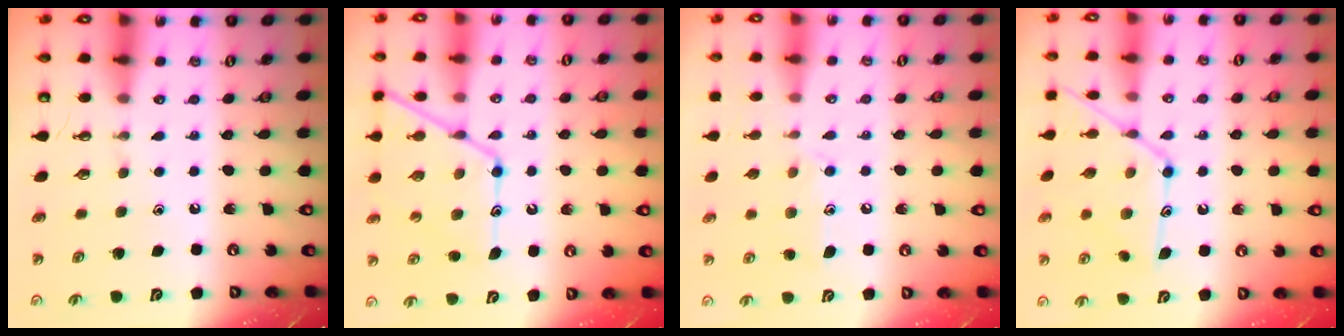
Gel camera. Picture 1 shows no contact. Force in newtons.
{"total": 15.7, "press": 15.6, "slide": 1.4}
{"total": 10.3, "press": 10.3, "slide": 0.8}
{"total": 15.0, "press": 15.0, "slide": 0.9}